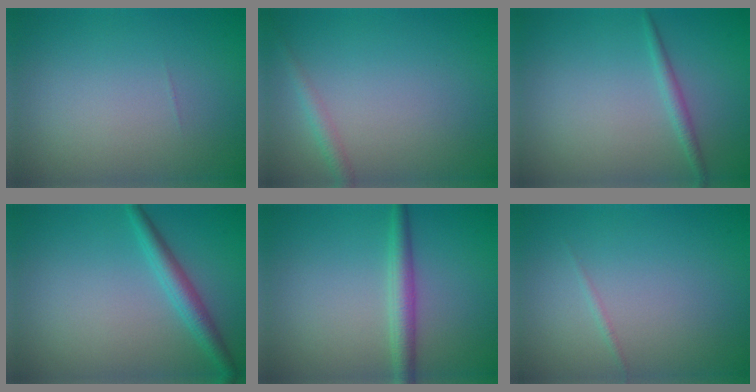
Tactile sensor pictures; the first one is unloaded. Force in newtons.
{"total": 1.6, "press": 1.6, "slide": 0.1}
{"total": 1.3, "press": 1.3, "slide": 0.0}
{"total": 2.7, "press": 2.7, "slide": 0.1}
{"total": 2.7, "press": 2.7, "slide": 0.1}
{"total": 0.5, "press": 0.5, "slide": 0.0}